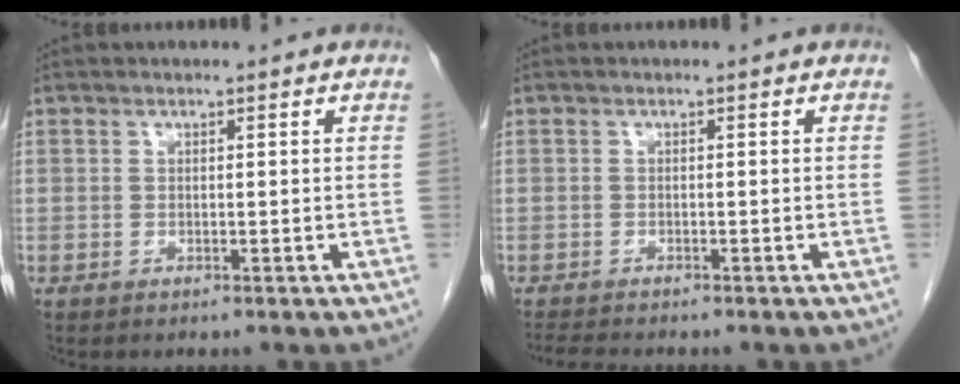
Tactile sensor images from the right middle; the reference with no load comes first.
{"total": 2.9, "force": [-2.6, 0.1, 1.1], "torque": [-0.020, -0.011, -0.044]}